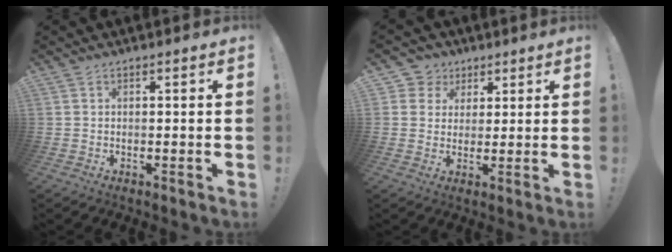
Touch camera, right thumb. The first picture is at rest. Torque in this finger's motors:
{"motor_torque": [0.05, -0.02, -0.26, 0.24, 0.04]}